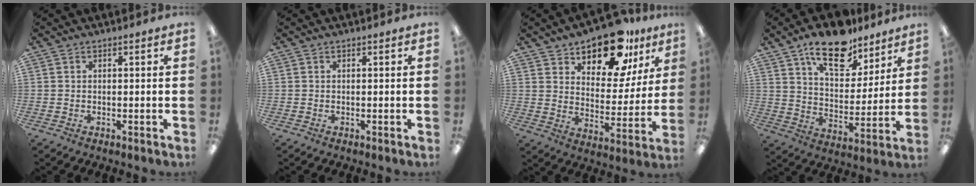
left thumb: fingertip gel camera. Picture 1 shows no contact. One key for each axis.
{"total": 0.0}
{"total": 17.0, "fx": 12.8, "fy": 7.8, "fz": 8.0, "tx": -0.125, "ty": -0.080, "tz": 0.222}
{"total": 16.3, "fx": 11.7, "fy": 7.7, "fz": 8.4, "tx": -0.129, "ty": -0.058, "tz": 0.202}